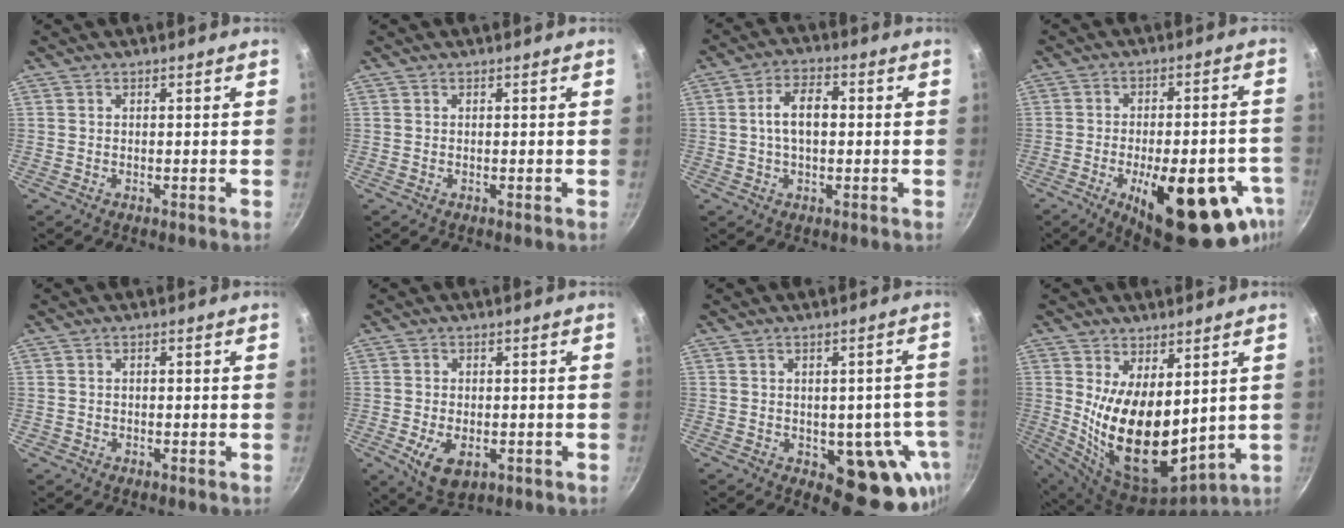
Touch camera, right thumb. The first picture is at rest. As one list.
[{"total": 0.0}, {"total": 7.4, "force": [0.4, 4.2, 6.0], "torque": [-0.097, 0.022, 0.001]}, {"total": 24.7, "force": [-10.2, 10.0, 20.1], "torque": [-0.227, 0.021, -0.130]}, {"total": 0.8, "force": [-0.4, 0.6, 0.1], "torque": [-0.005, 0.004, -0.003]}, {"total": 7.0, "force": [-2.0, 4.4, 5.1], "torque": [-0.081, -0.004, -0.024]}, {"total": 14.2, "force": [-4.0, 8.0, 11.0], "torque": [-0.058, 0.005, -0.044]}, {"total": 17.7, "force": [2.8, 9.6, 14.6], "torque": [-0.236, -0.052, 0.074]}]